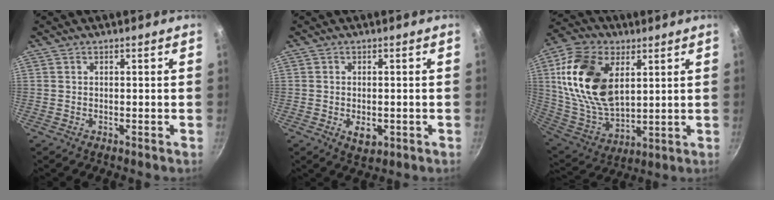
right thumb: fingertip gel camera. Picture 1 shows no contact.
{"total": 4.0, "force": [-1.0, 2.4, 3.1], "torque": [-0.046, -0.004, -0.009]}
{"total": 21.0, "force": [5.8, 12.9, 15.6], "torque": [-0.280, -0.016, 0.118]}